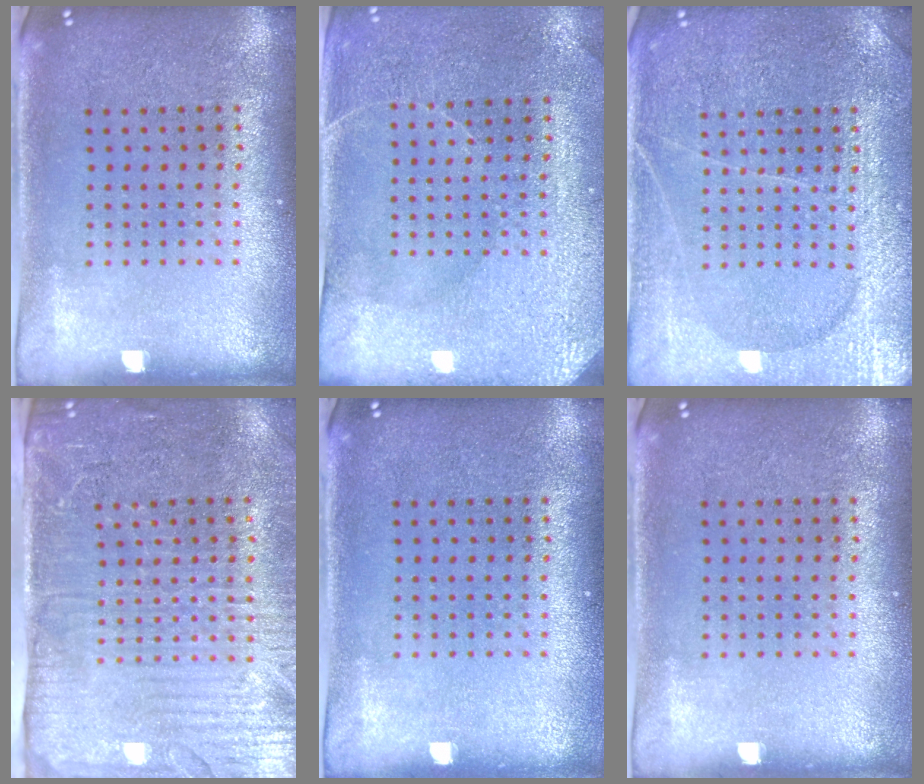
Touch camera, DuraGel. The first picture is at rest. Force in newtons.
{"total": 3.0, "press": 2.9, "slide": 0.6}
{"total": 3.6, "press": 3.6, "slide": 0.5}
{"total": 4.2, "press": 3.6, "slide": 2.1}
{"total": 0.0}
{"total": 0.0}